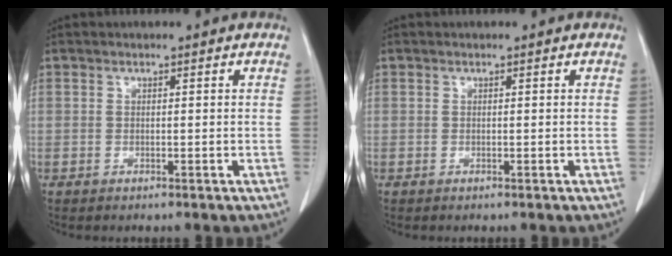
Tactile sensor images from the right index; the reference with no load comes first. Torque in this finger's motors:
{"motor_torque": [0.00, 0.00, 0.00, -0.01]}